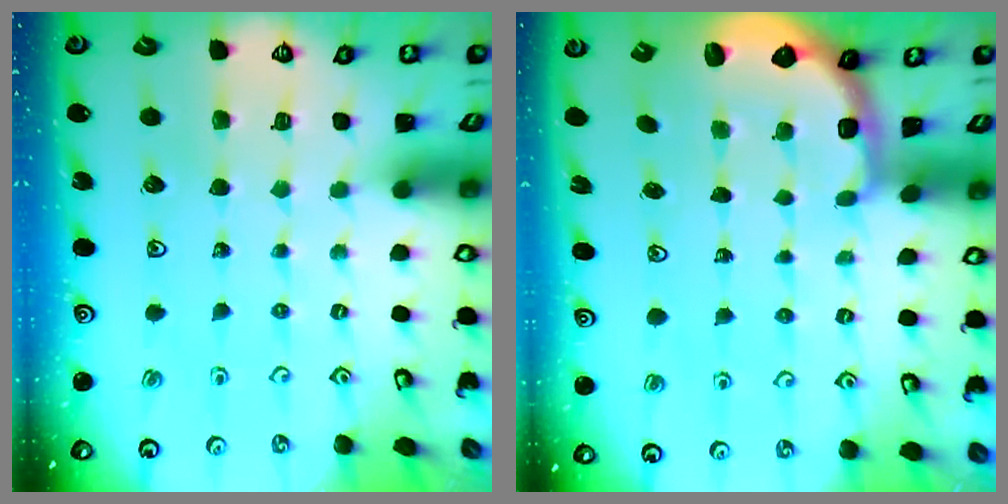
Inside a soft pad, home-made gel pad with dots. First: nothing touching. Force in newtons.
{"total": 2.6, "press": 2.0, "slide": 1.7}